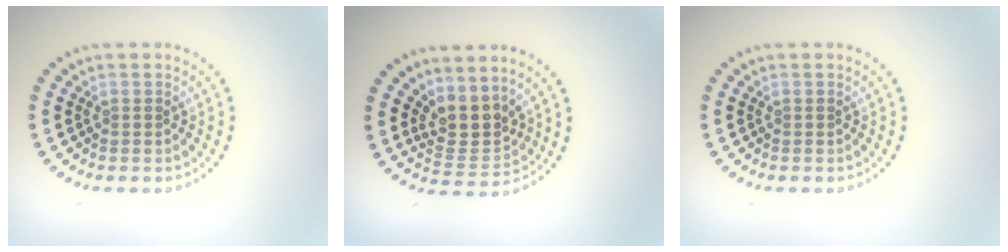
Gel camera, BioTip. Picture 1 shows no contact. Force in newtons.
{"total": 3.2, "press": 2.4, "slide": 2.2}
{"total": 0.0}